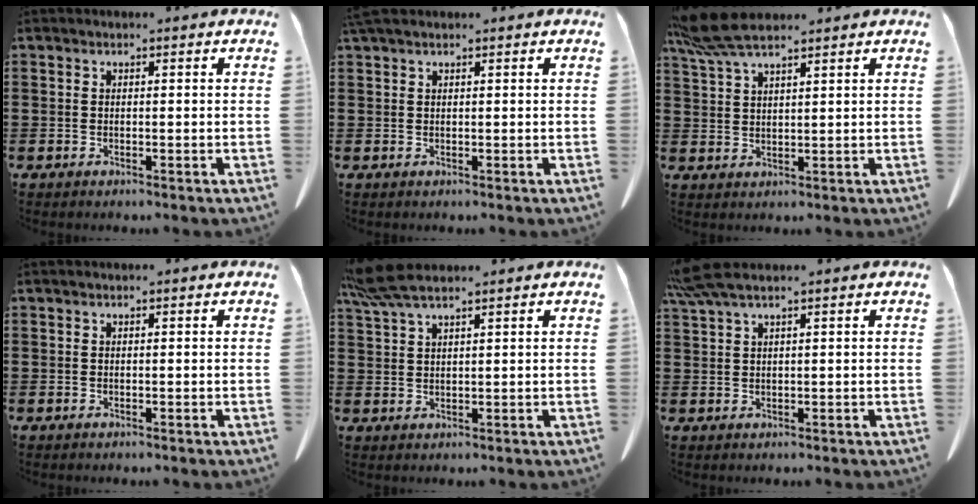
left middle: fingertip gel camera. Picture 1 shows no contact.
{"total": 1.2, "force": [0.9, 0.2, 0.8], "torque": [-0.019, 0.001, 0.017]}
{"total": 7.2, "force": [5.6, 1.3, 4.3], "torque": [-0.104, -0.007, 0.104]}
{"total": 0.0}
{"total": 5.7, "force": [4.4, 0.9, 3.6], "torque": [-0.089, -0.007, 0.080]}
{"total": 3.8, "force": [2.6, 0.4, 2.6], "torque": [-0.065, -0.003, 0.048]}